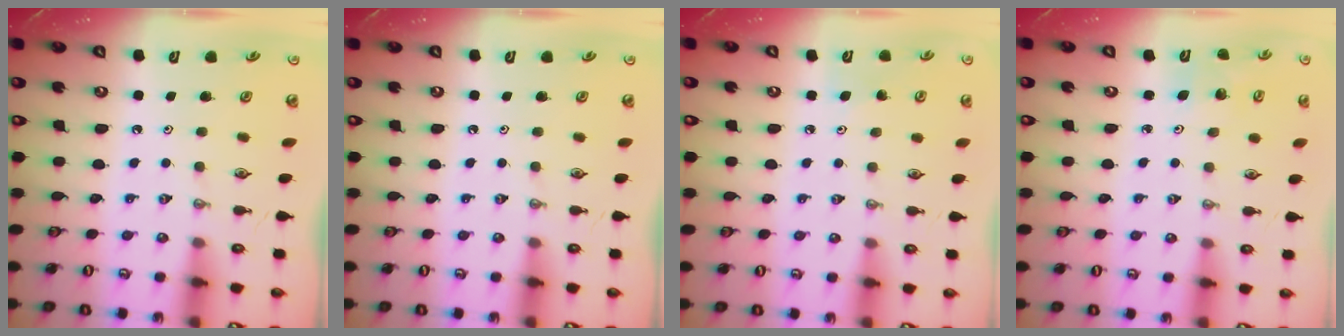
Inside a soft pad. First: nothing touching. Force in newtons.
{"total": 0.0}
{"total": 5.2, "press": 4.9, "slide": 1.4}
{"total": 2.5, "press": 2.5, "slide": 0.1}